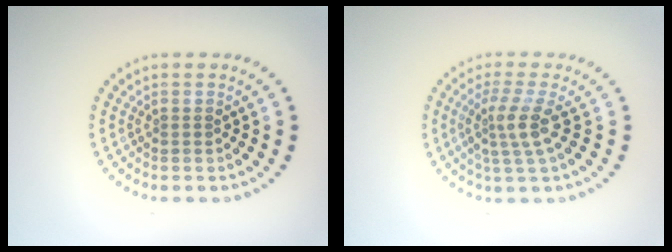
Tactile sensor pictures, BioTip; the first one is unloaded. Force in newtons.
{"total": 2.9, "press": 2.2, "slide": 1.9}